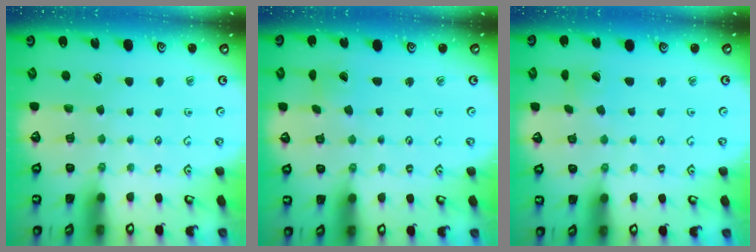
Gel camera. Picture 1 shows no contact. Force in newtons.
{"total": 1.2, "press": 1.2, "slide": 0.1}
{"total": 2.6, "press": 2.6, "slide": 0.1}